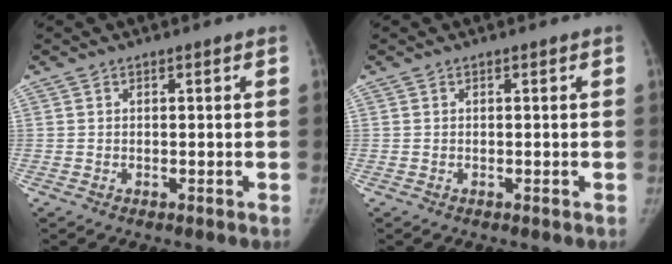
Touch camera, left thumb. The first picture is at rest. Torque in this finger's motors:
{"motor_torque": [-0.11, 0.11, 0.00, 0.00, 0.00]}